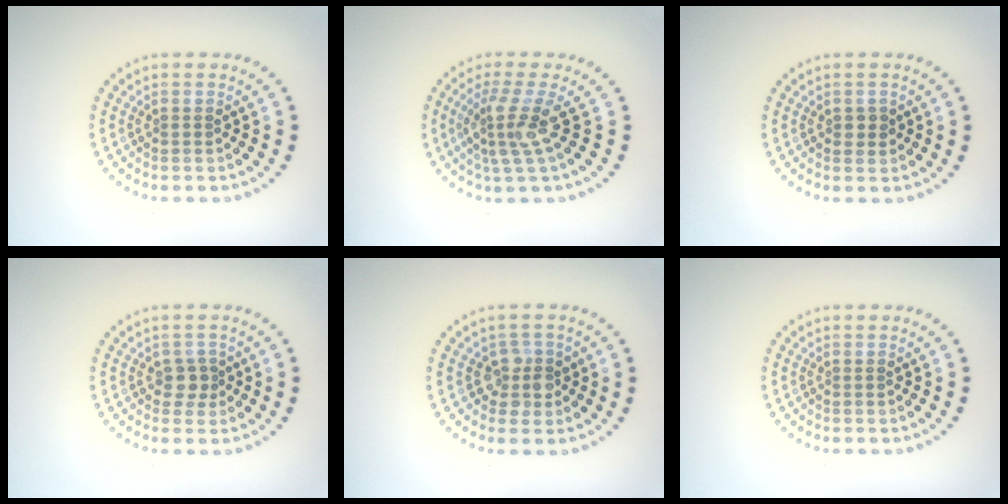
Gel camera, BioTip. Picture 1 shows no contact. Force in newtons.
{"total": 3.5, "press": 2.6, "slide": 2.3}
{"total": 1.3, "press": 1.3, "slide": 0.2}
{"total": 1.7, "press": 1.5, "slide": 0.9}
{"total": 2.2, "press": 2.0, "slide": 0.9}
{"total": 0.0}